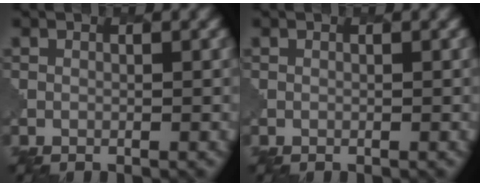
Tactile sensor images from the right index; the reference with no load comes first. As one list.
[{"total": 0.0}]